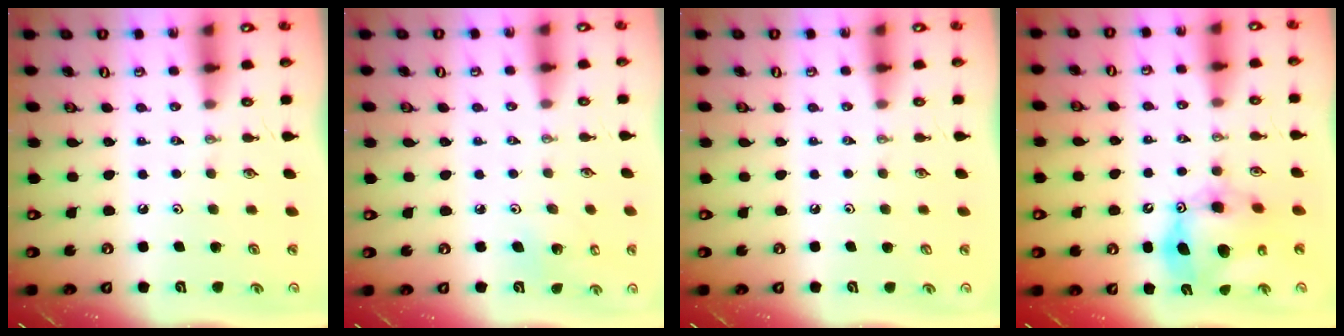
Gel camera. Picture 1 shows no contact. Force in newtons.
{"total": 4.1, "press": 4.1, "slide": 0.2}
{"total": 1.1, "press": 0.0, "slide": 1.1}
{"total": 13.5, "press": 13.4, "slide": 1.3}